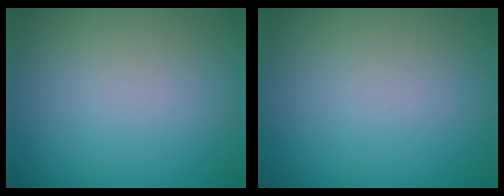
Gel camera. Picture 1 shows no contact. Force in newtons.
{"total": 0.0}